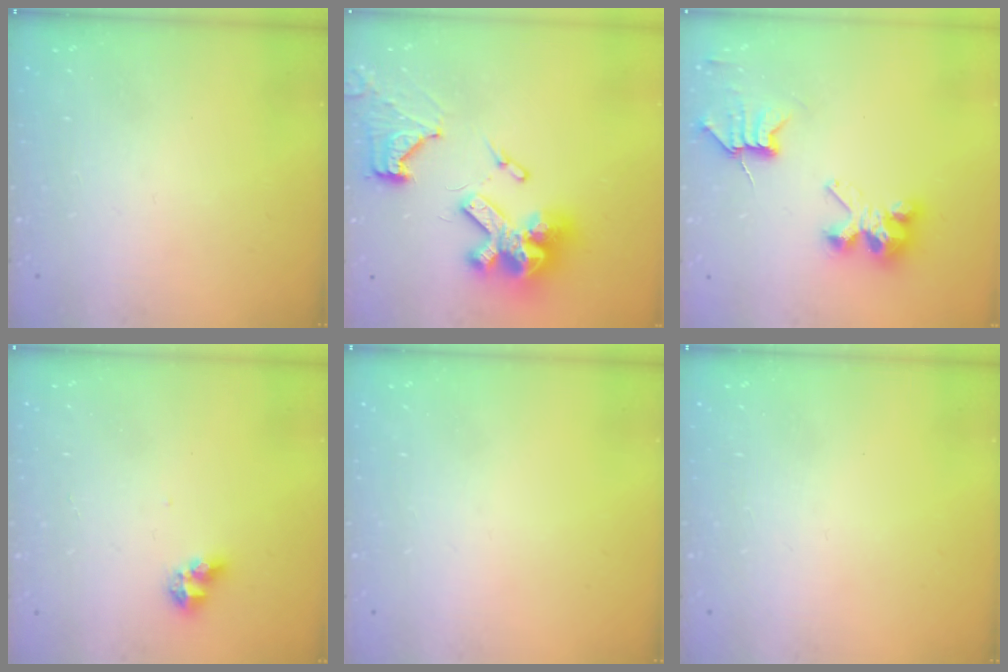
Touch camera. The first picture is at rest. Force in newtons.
{"total": 20.1, "press": 20.0, "slide": 1.9}
{"total": 6.1, "press": 6.1, "slide": 0.2}
{"total": 6.7, "press": 6.7, "slide": 0.9}
{"total": 0.0}
{"total": 0.0}